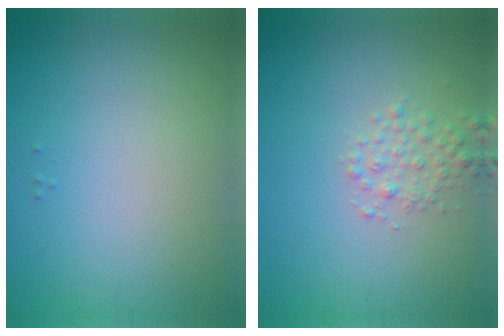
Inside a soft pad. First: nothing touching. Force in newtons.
{"total": 1.8, "press": 1.8, "slide": 0.1}